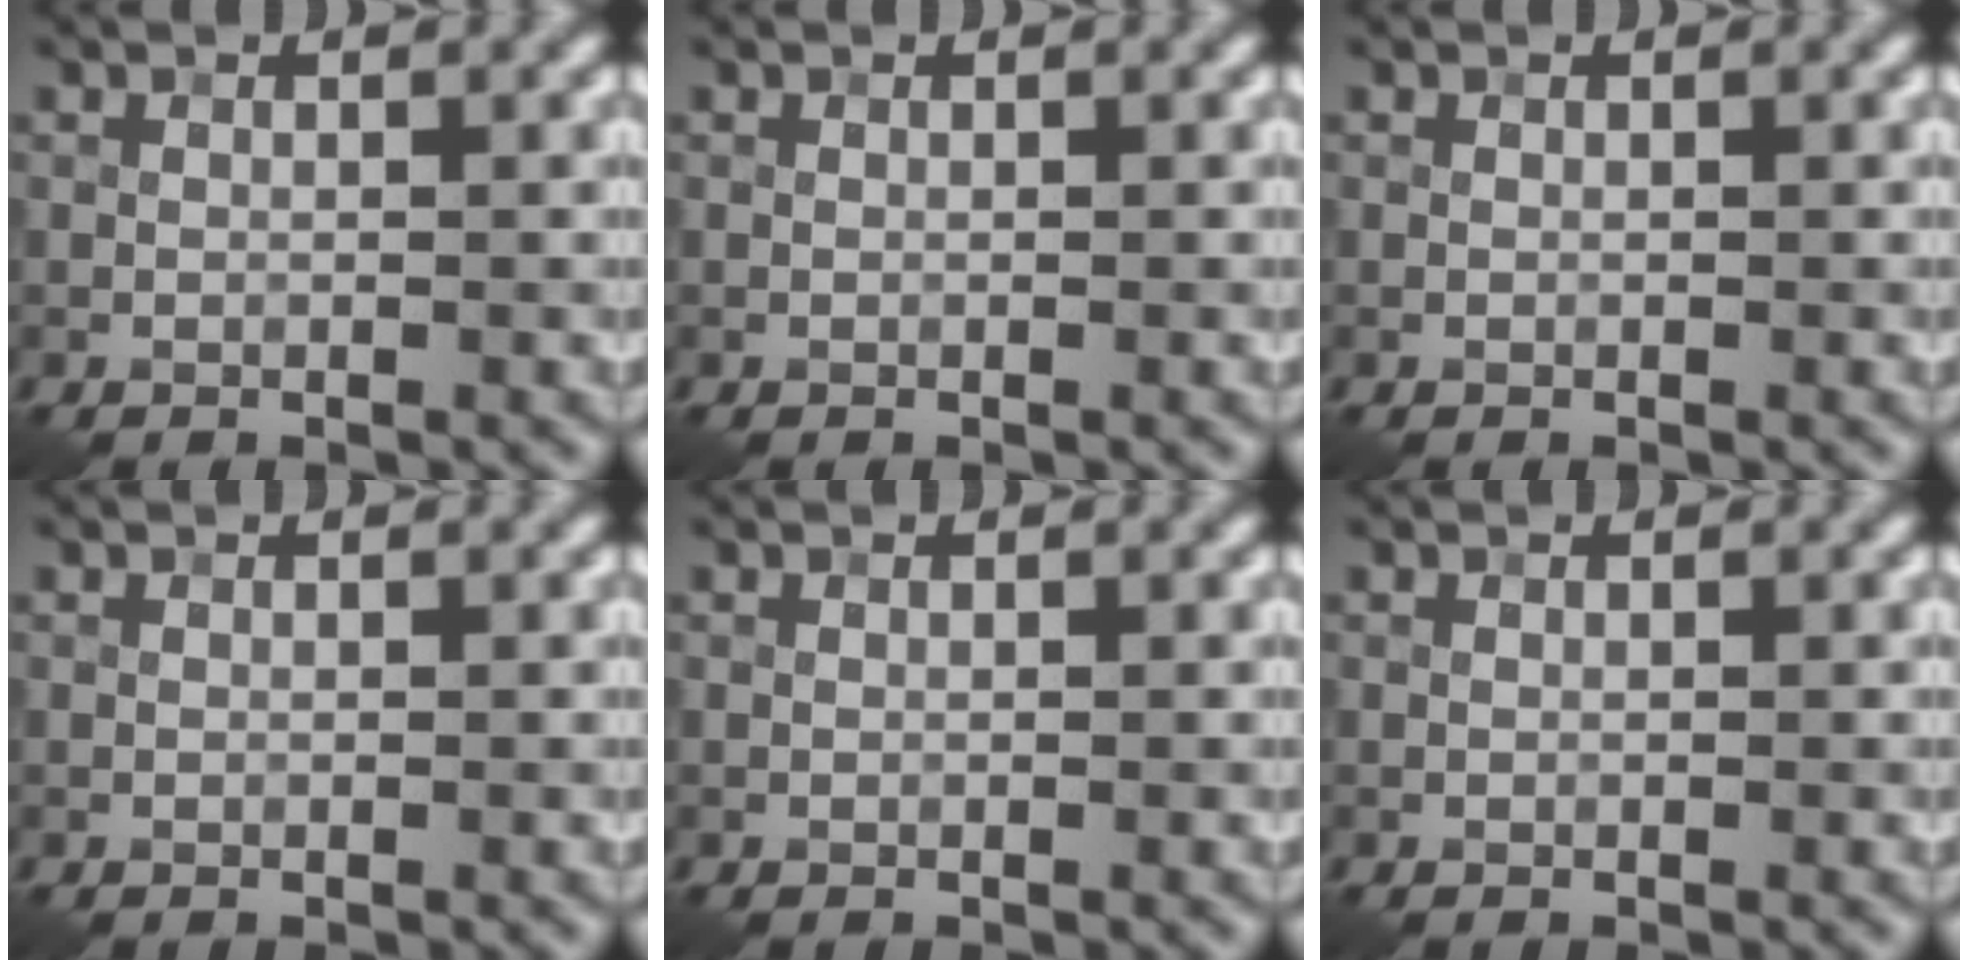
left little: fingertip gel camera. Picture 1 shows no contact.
{"total": 0.0}
{"total": 0.0}
{"total": 0.0}
{"total": 0.0}
{"total": 0.0}